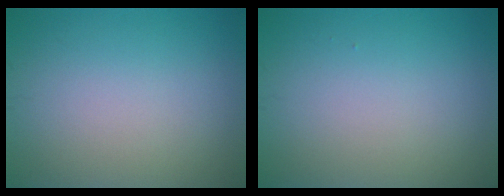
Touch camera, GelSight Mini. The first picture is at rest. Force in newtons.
{"total": 0.0}